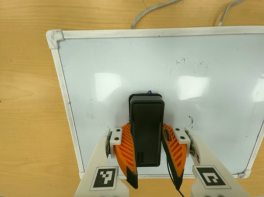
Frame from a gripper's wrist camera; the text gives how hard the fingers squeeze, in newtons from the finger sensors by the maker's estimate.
{"total": 12.8, "left": 11.9, "right": 13.7}